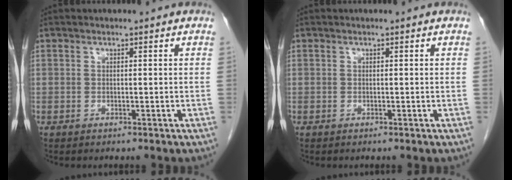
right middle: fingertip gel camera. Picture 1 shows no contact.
{"total": 0.0}